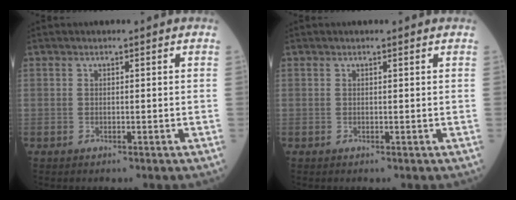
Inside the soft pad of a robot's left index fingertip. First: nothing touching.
{"total": 1.3, "force": [1.2, 0.0, 0.4], "torque": [-0.011, 0.008, 0.015]}